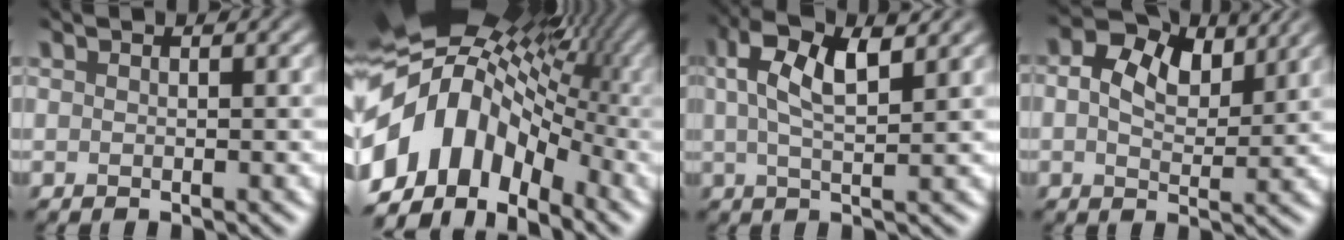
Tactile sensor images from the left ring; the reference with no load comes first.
{"total": 13.3, "force": [-2.7, 9.2, 9.2], "torque": [-0.183, 0.006, -0.057]}
{"total": 5.8, "force": [2.1, 1.8, 5.1], "torque": [-0.095, 0.007, 0.035]}
{"total": 5.4, "force": [2.3, 3.2, 3.7], "torque": [-0.064, 0.006, 0.027]}